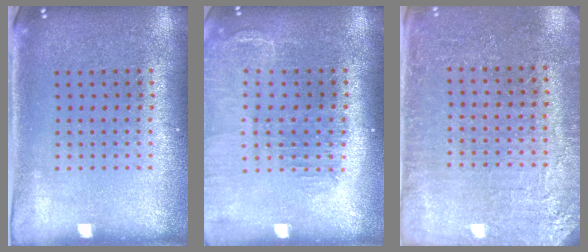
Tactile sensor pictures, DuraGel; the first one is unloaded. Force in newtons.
{"total": 1.4, "press": 1.4, "slide": 0.1}
{"total": 2.8, "press": 2.8, "slide": 0.3}